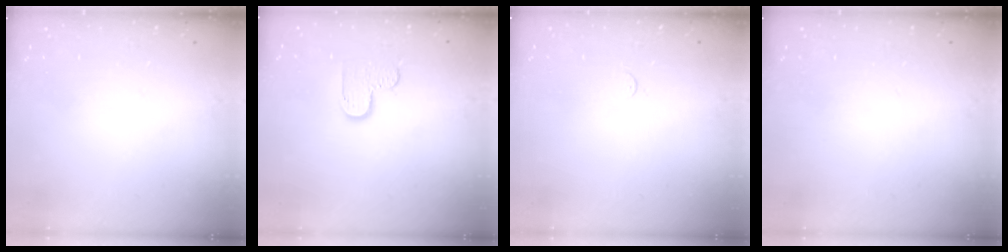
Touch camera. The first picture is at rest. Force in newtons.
{"total": 6.3, "press": 6.3, "slide": 0.4}
{"total": 2.7, "press": 2.7, "slide": 0.4}
{"total": 0.0}